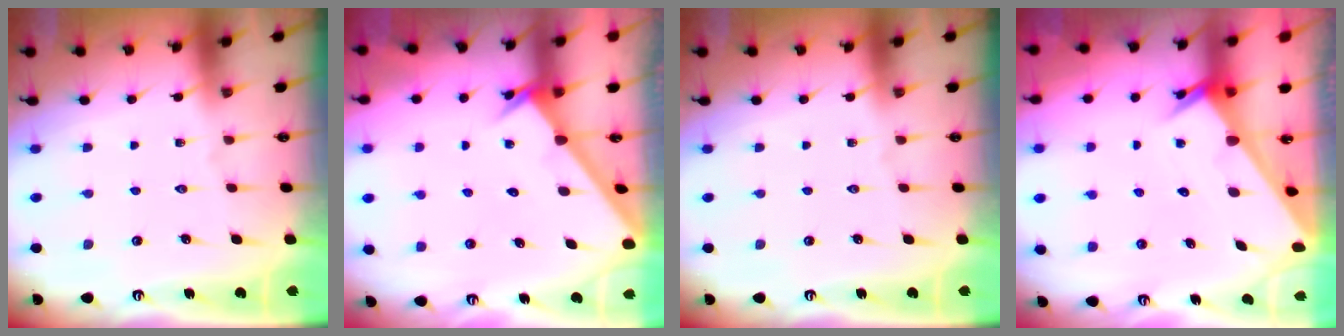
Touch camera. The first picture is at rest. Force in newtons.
{"total": 2.6, "press": 2.6, "slide": 0.1}
{"total": 0.0}
{"total": 2.0, "press": 2.0, "slide": 0.0}